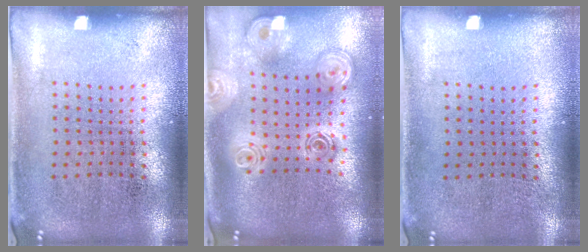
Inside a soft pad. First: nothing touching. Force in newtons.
{"total": 2.6, "press": 1.9, "slide": 1.7}
{"total": 0.0}